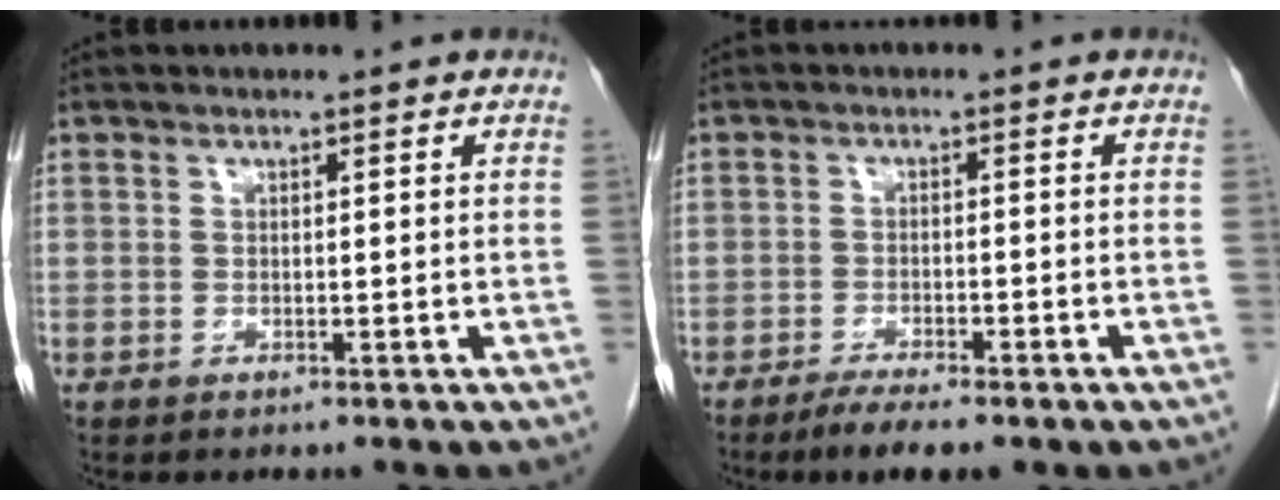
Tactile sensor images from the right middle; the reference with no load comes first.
{"total": 5.2, "force": [-3.8, 0.9, 3.5], "torque": [-0.056, -0.010, -0.056]}